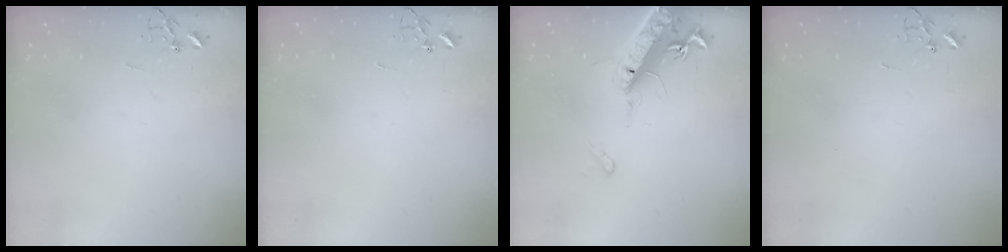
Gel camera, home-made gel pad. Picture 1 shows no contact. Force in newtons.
{"total": 0.0}
{"total": 16.9, "press": 16.5, "slide": 3.9}
{"total": 0.0}